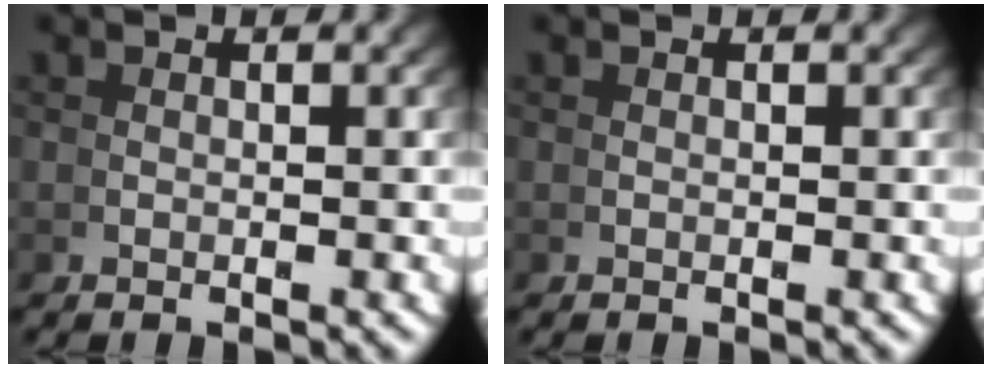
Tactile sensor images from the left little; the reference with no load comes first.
{"total": 0.0}